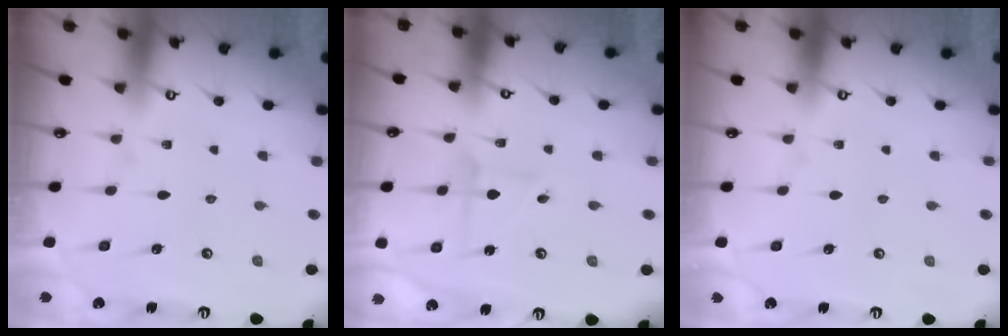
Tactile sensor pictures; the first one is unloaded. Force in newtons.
{"total": 2.8, "press": 2.8, "slide": 0.3}
{"total": 0.0}